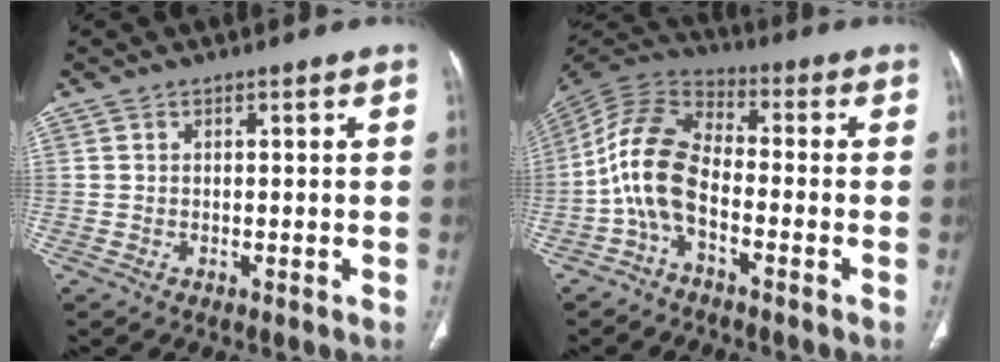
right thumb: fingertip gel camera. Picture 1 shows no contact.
{"total": 11.3, "force": [-3.4, 5.9, 9.0], "torque": [-0.186, 0.048, -0.080]}